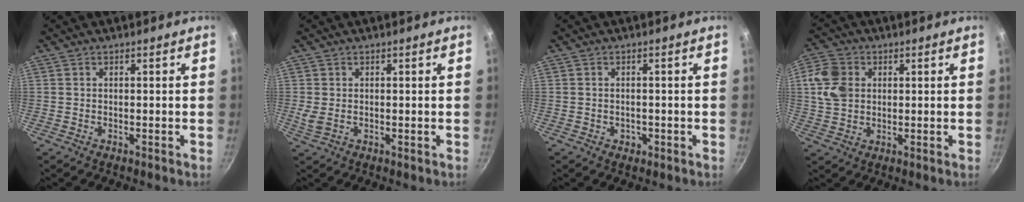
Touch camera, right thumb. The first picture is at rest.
{"total": 2.4, "force": [0.3, 1.5, 1.9], "torque": [-0.036, -0.003, 0.012]}
{"total": 1.6, "force": [-0.5, 1.3, 0.7], "torque": [-0.009, 0.003, -0.003]}
{"total": 8.0, "force": [1.6, 6.3, 4.7], "torque": [-0.079, 0.002, 0.022]}